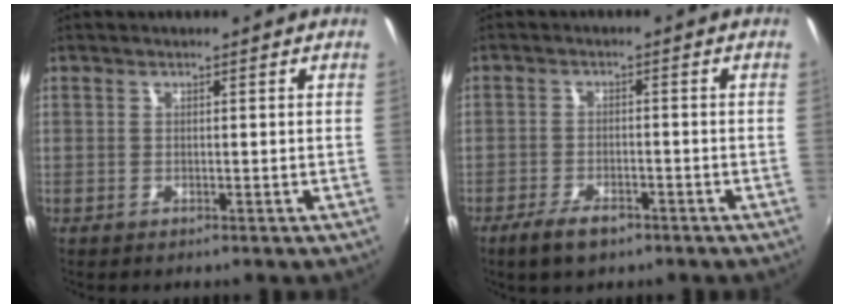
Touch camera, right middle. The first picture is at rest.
{"total": 5.7, "force": [-4.0, 2.2, 3.4], "torque": [-0.089, -0.011, -0.069]}